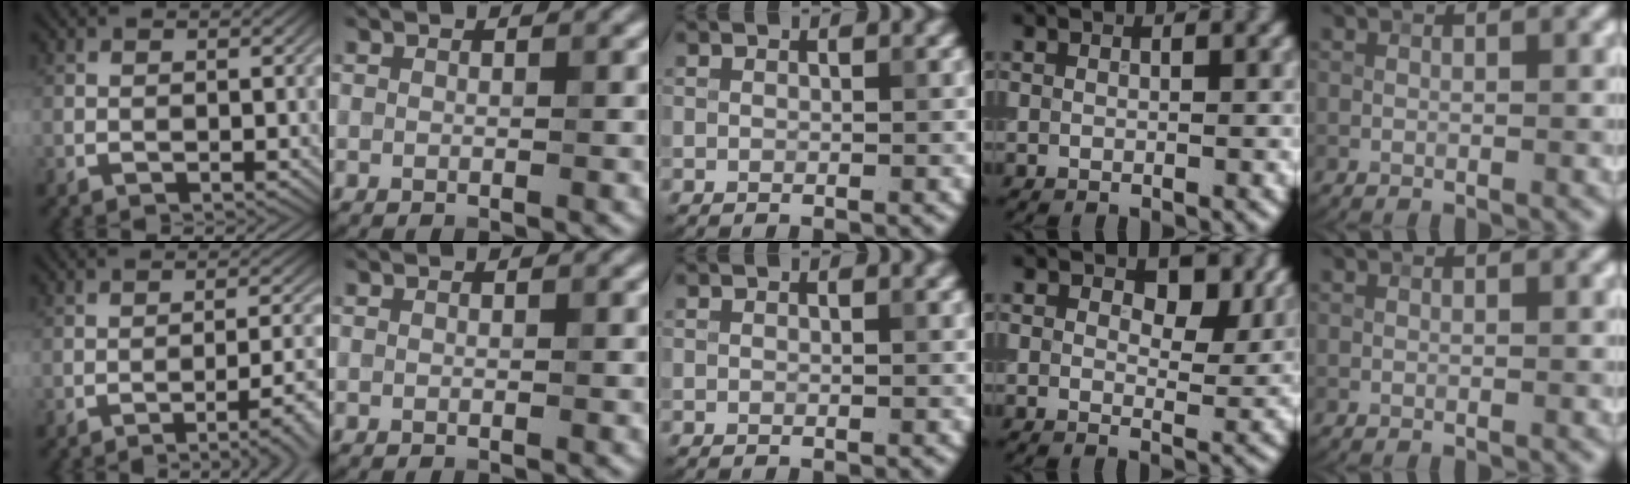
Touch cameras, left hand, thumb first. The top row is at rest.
{"thumb": {"total": 6.9, "force": [-3.3, 1.8, 5.8], "torque": [-0.084, 0.002, -0.045]}, "ring": {"total": 4.5, "force": [2.2, 2.5, 3.0], "torque": [-0.045, -0.007, 0.028]}}